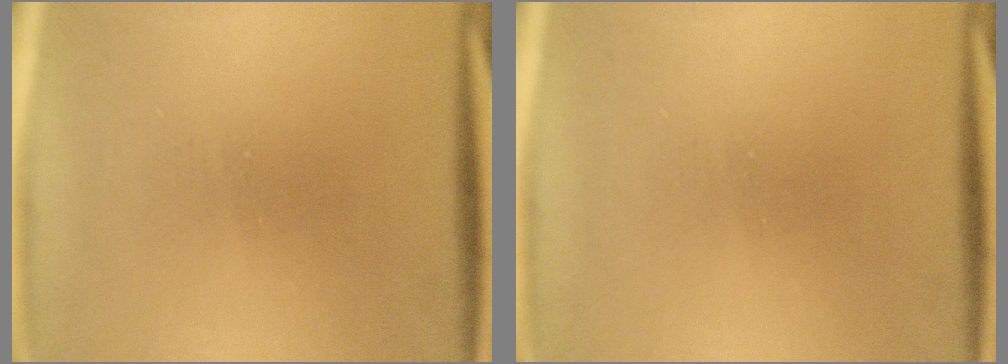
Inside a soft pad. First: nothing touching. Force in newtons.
{"total": 0.0}